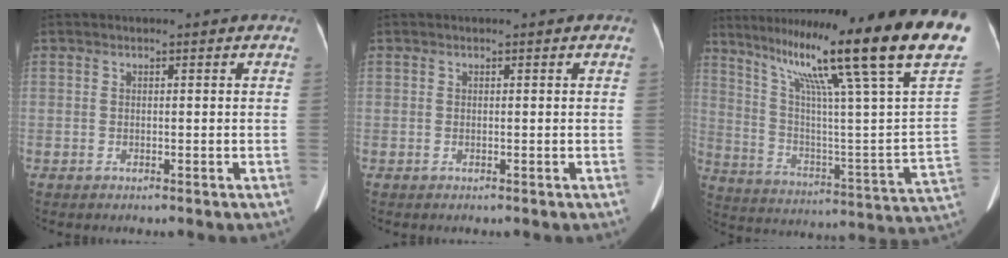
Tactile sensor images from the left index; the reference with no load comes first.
{"total": 0.0}
{"total": 29.3, "force": [20.7, -0.9, 20.7], "torque": [-0.299, -0.046, 0.300]}